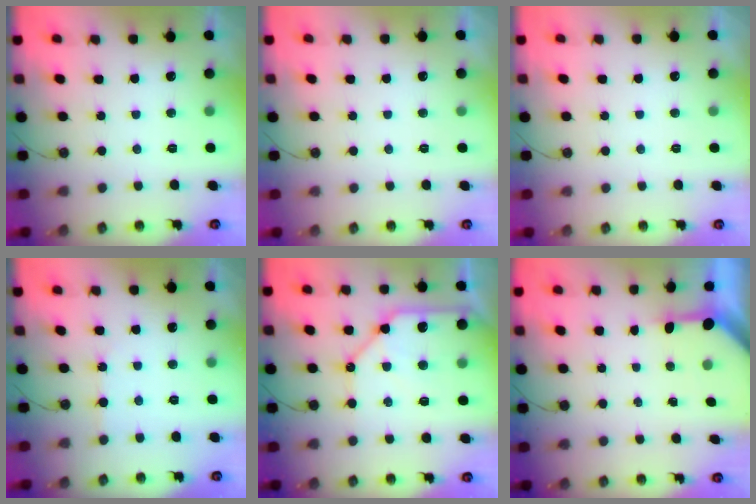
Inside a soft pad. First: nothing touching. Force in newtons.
{"total": 0.0}
{"total": 0.0}
{"total": 2.3, "press": 2.3, "slide": 0.4}
{"total": 13.7, "press": 13.6, "slide": 1.7}
{"total": 3.2, "press": 3.2, "slide": 0.3}